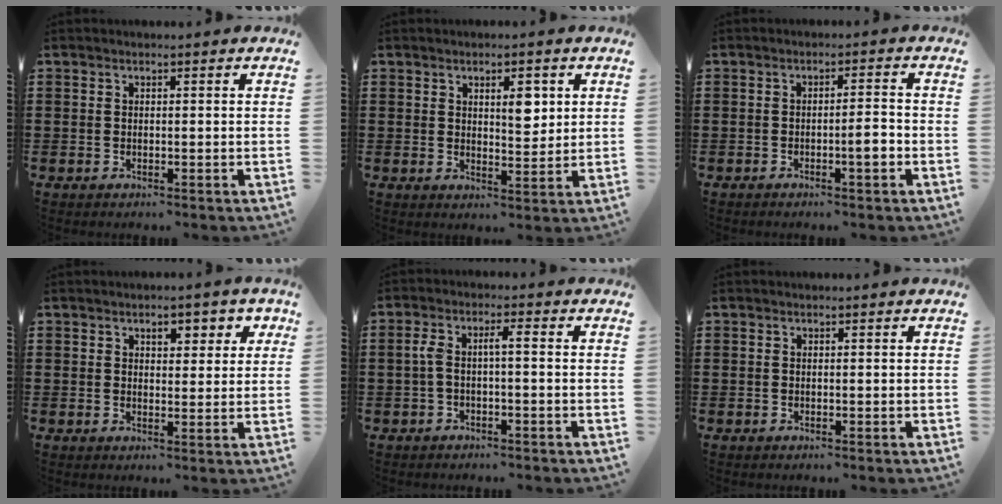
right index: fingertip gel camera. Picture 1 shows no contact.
{"total": 4.6, "force": [1.8, 2.0, 3.7], "torque": [-0.055, -0.002, 0.025]}
{"total": 3.5, "force": [-1.2, 0.3, 3.3], "torque": [-0.056, -0.001, -0.023]}
{"total": 3.3, "force": [1.7, 1.8, 2.2], "torque": [-0.027, 0.000, 0.020]}
{"total": 3.2, "force": [-0.4, 0.5, 3.1], "torque": [-0.075, 0.000, -0.016]}
{"total": 0.0}